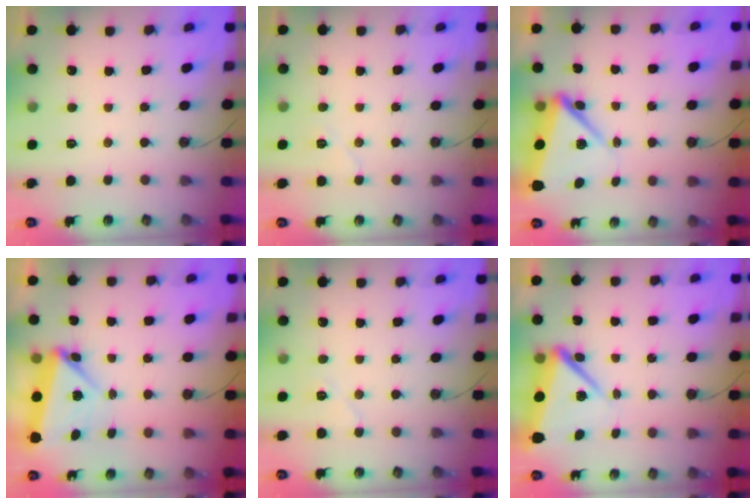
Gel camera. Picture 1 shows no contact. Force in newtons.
{"total": 5.2, "press": 4.6, "slide": 2.3}
{"total": 8.6, "press": 8.5, "slide": 1.7}
{"total": 5.9, "press": 5.6, "slide": 1.7}
{"total": 5.5, "press": 5.0, "slide": 2.3}
{"total": 7.7, "press": 7.6, "slide": 0.9}